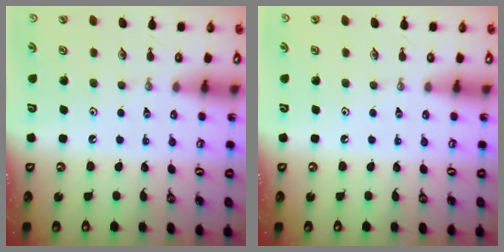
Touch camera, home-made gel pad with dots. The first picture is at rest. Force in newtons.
{"total": 0.0}